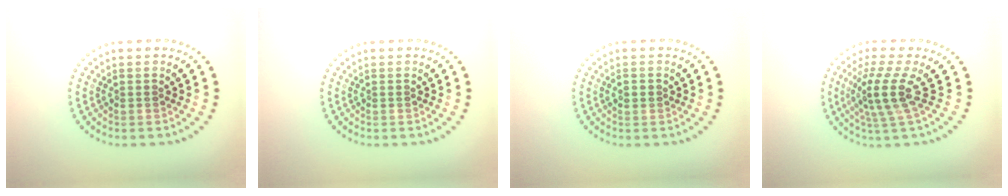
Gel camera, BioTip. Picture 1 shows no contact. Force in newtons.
{"total": 0.0}
{"total": 1.2, "press": 1.2, "slide": 0.1}
{"total": 3.8, "press": 2.7, "slide": 2.7}